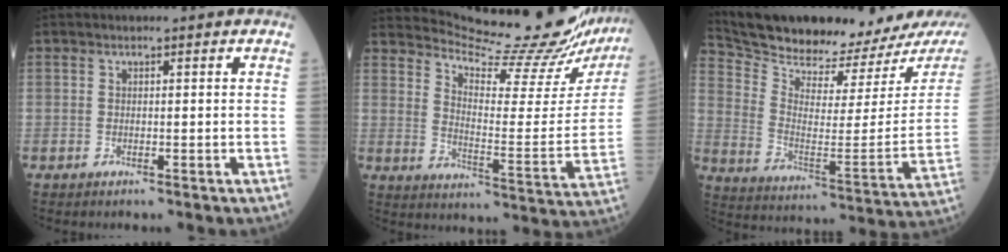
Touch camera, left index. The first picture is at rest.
{"total": 22.7, "force": [21.9, 0.3, 6.2], "torque": [-0.107, -0.118, 0.279]}
{"total": 21.0, "force": [19.7, 1.4, 7.3], "torque": [-0.135, -0.081, 0.294]}